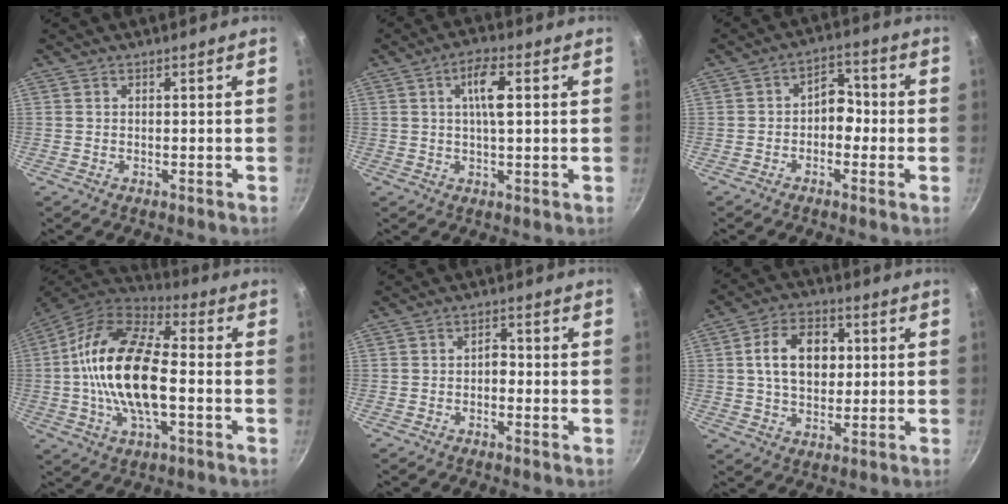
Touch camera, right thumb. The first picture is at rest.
{"total": 6.5, "force": [1.5, 2.0, 6.0], "torque": [-0.104, 0.007, 0.024]}
{"total": 5.6, "force": [-1.0, 4.0, 3.8], "torque": [-0.017, 0.023, -0.027]}
{"total": 20.3, "force": [-1.2, 9.8, 17.8], "torque": [-0.321, 0.034, -0.039]}
{"total": 2.3, "force": [-0.6, 1.4, 1.7], "torque": [-0.023, 0.011, -0.013]}
{"total": 12.0, "force": [1.9, 8.3, 8.4], "torque": [-0.115, 0.010, 0.025]}